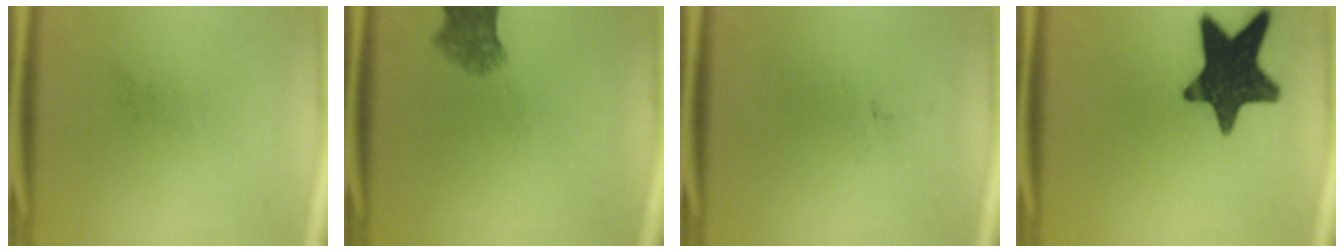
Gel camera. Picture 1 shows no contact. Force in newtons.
{"total": 5.3}
{"total": 0.0}
{"total": 17.0}